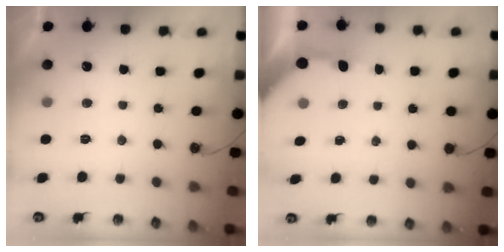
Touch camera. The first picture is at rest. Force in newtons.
{"total": 5.8, "press": 5.7, "slide": 0.5}